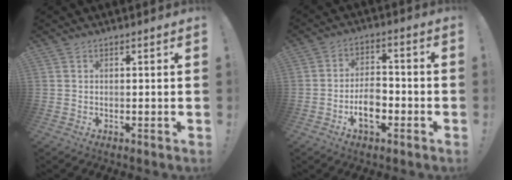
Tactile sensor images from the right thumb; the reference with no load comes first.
{"total": 8.5, "force": [-3.5, 4.7, 6.1], "torque": [-0.113, 0.015, -0.061]}